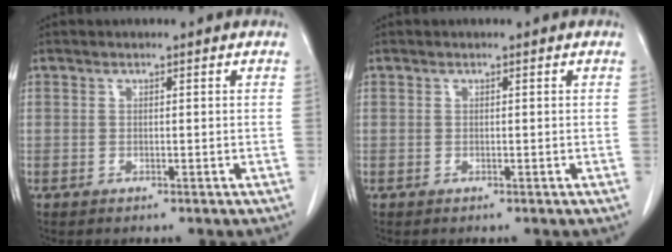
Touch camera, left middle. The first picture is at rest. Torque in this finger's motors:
{"motor_torque": [-0.21, 0.10, 0.04, -0.01]}